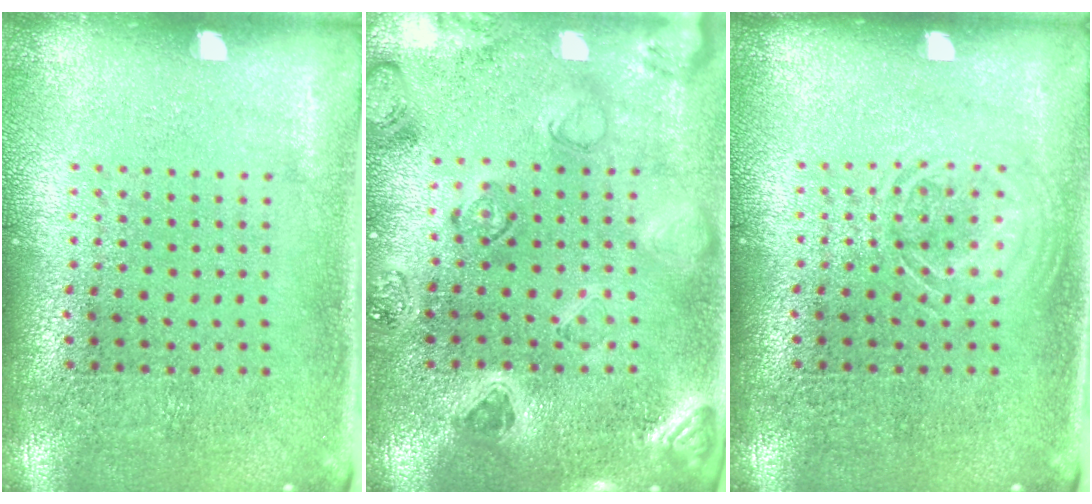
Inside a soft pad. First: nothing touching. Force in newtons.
{"total": 1.1, "press": 1.1, "slide": 0.2}
{"total": 1.7, "press": 1.7, "slide": 0.3}